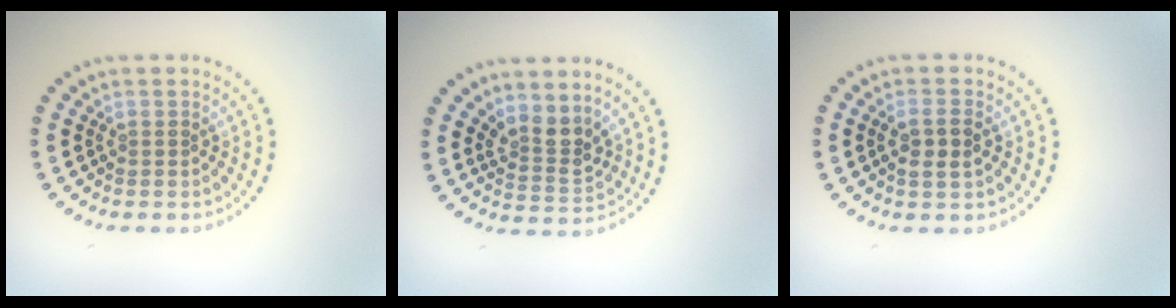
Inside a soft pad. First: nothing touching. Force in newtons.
{"total": 2.6, "press": 2.2, "slide": 1.5}
{"total": 2.2, "press": 2.1, "slide": 0.5}